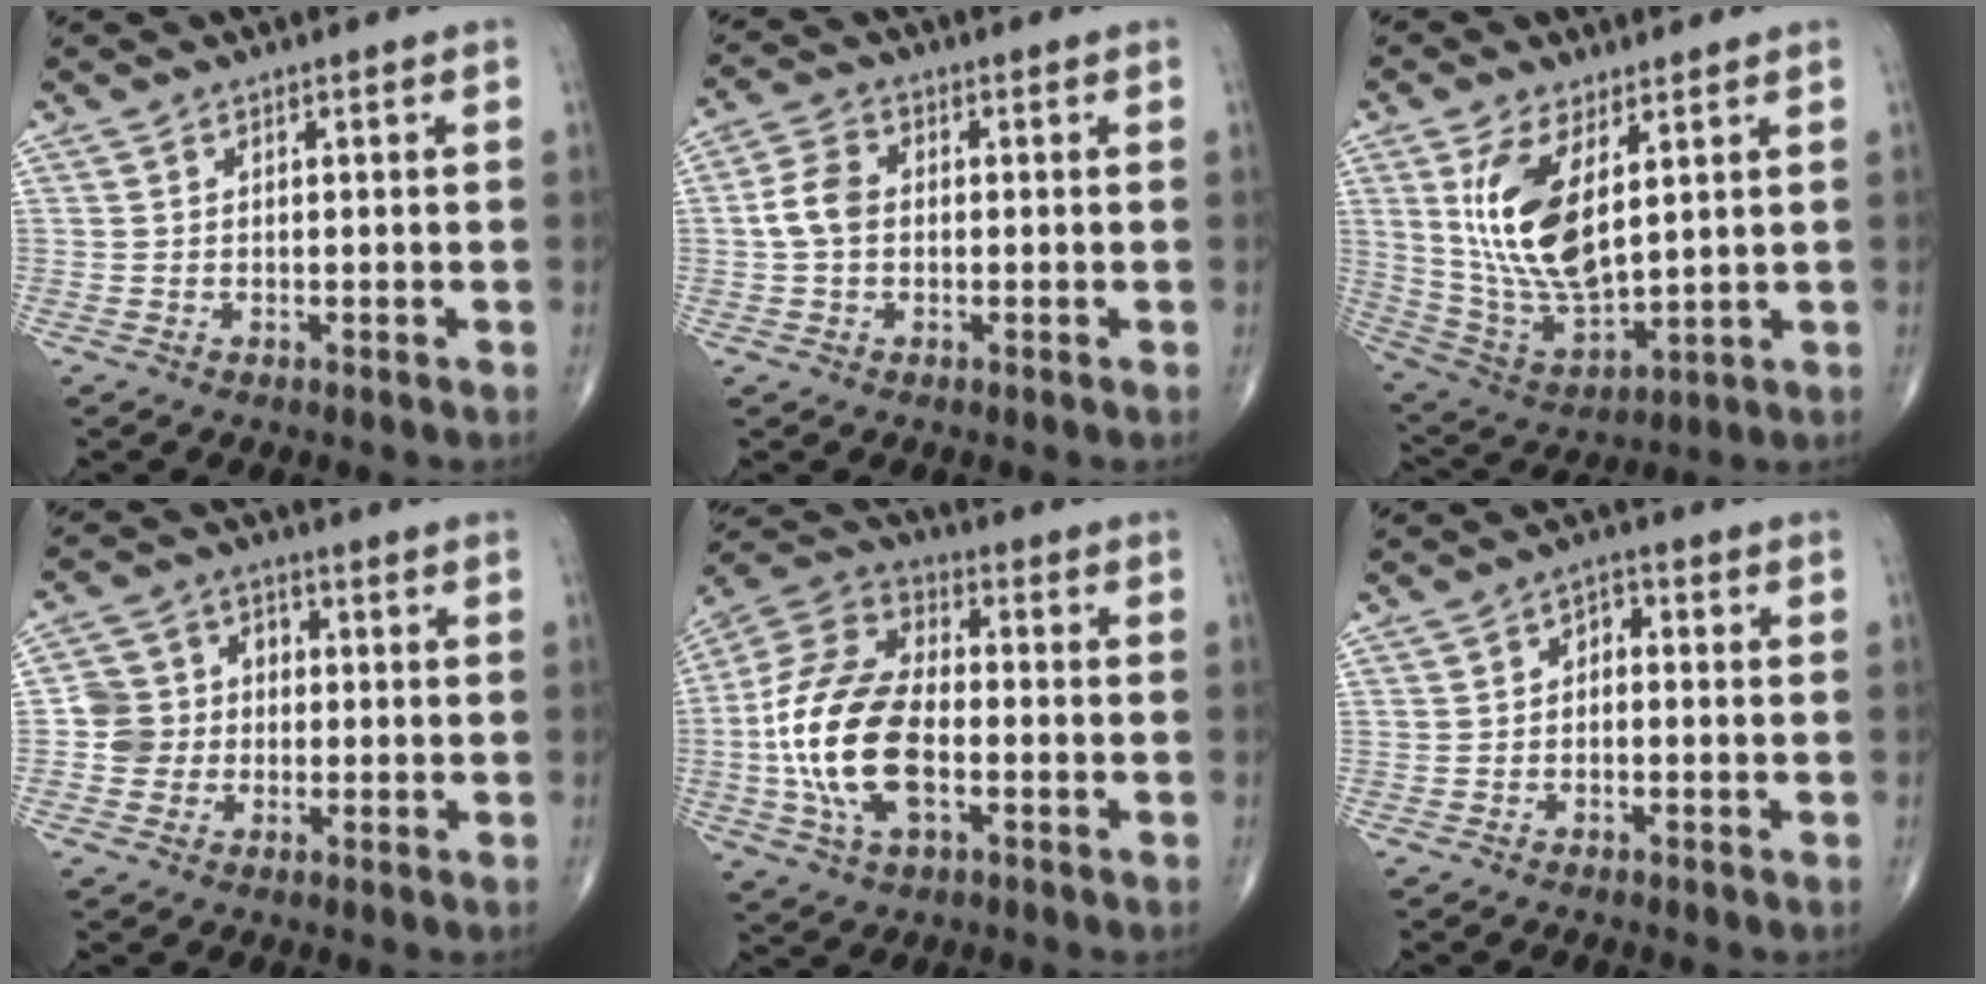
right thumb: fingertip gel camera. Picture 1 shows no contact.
{"total": 5.3, "force": [-0.2, 3.8, 3.7], "torque": [-0.074, 0.016, -0.011]}
{"total": 15.2, "force": [4.6, 6.8, 12.8], "torque": [-0.241, -0.025, 0.108]}
{"total": 6.8, "force": [-0.8, 6.4, 2.0], "torque": [-0.003, 0.025, -0.023]}
{"total": 18.9, "force": [-3.2, 10.2, 15.6], "torque": [-0.318, 0.023, -0.062]}
{"total": 2.6, "force": [-0.4, 1.8, 1.9], "torque": [-0.011, 0.016, -0.017]}